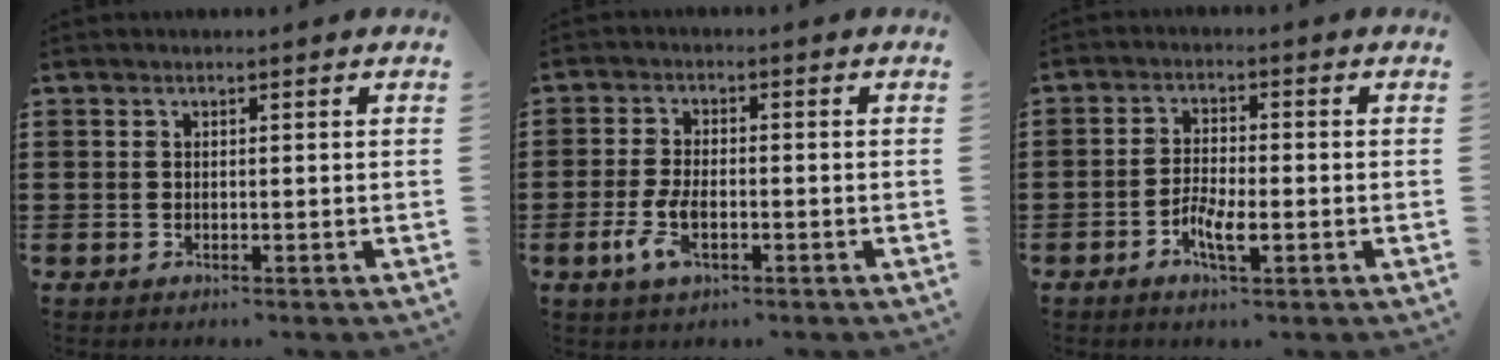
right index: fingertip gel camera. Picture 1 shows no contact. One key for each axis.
{"total": 5.3, "fx": -1.8, "fy": 2.4, "fz": 4.4, "tx": -0.103, "ty": -0.005, "tz": -0.037}
{"total": 4.3, "fx": -1.9, "fy": 1.2, "fz": 3.6, "tx": -0.072, "ty": 0.000, "tz": -0.037}